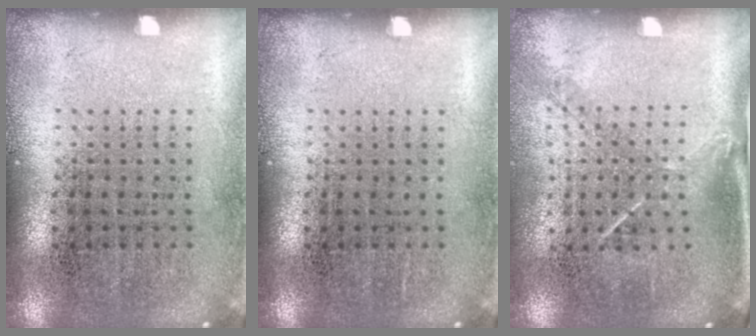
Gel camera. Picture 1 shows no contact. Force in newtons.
{"total": 0.0}
{"total": 1.4, "press": 1.0, "slide": 1.1}